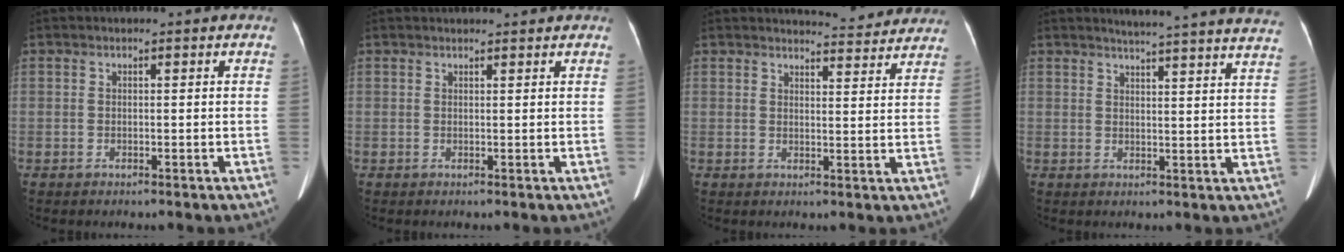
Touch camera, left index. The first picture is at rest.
{"total": 4.1, "force": [3.9, 0.3, 1.0], "torque": [-0.012, 0.026, 0.048]}
{"total": 9.3, "force": [9.1, 1.1, 1.2], "torque": [-0.006, -0.010, 0.095]}
{"total": 20.6, "force": [19.5, -0.4, 6.7], "torque": [-0.090, -0.065, 0.218]}